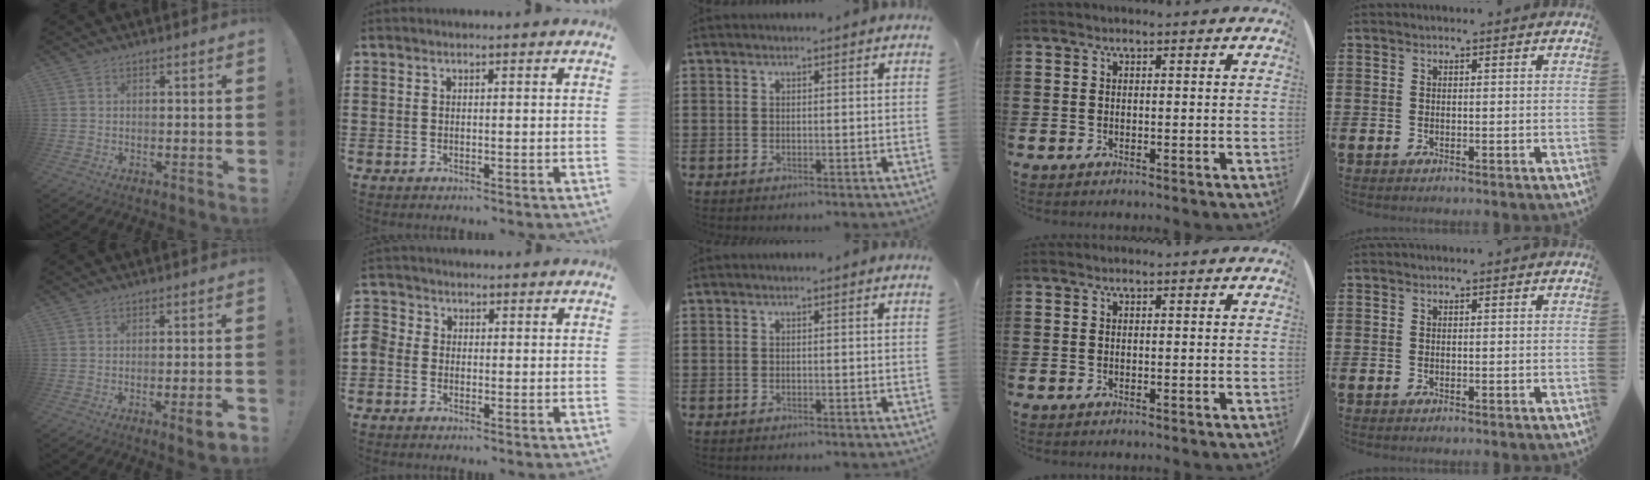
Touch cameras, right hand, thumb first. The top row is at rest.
{"thumb": {"total": 5.6, "force": [-2.1, 0.6, 5.2], "torque": [-0.072, 0.003, -0.031]}, "index": {"total": 1.7, "force": [-1.1, 1.3, 0.4], "torque": [-0.020, 0.003, -0.026]}}